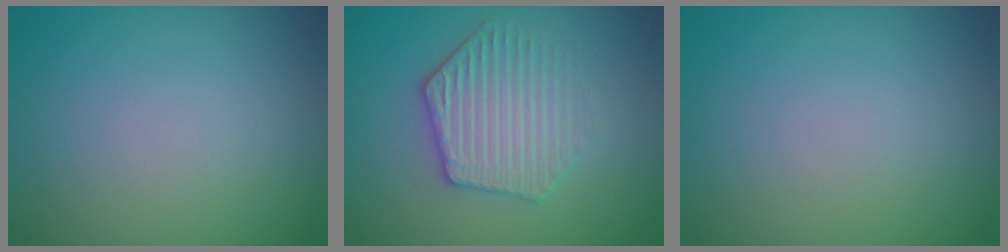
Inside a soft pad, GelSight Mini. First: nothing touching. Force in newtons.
{"total": 3.8, "press": 3.7, "slide": 1.2}
{"total": 0.0}